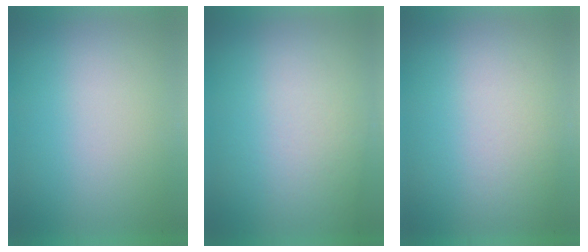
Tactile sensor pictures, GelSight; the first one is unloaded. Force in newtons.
{"total": 2.4}
{"total": 1.4}